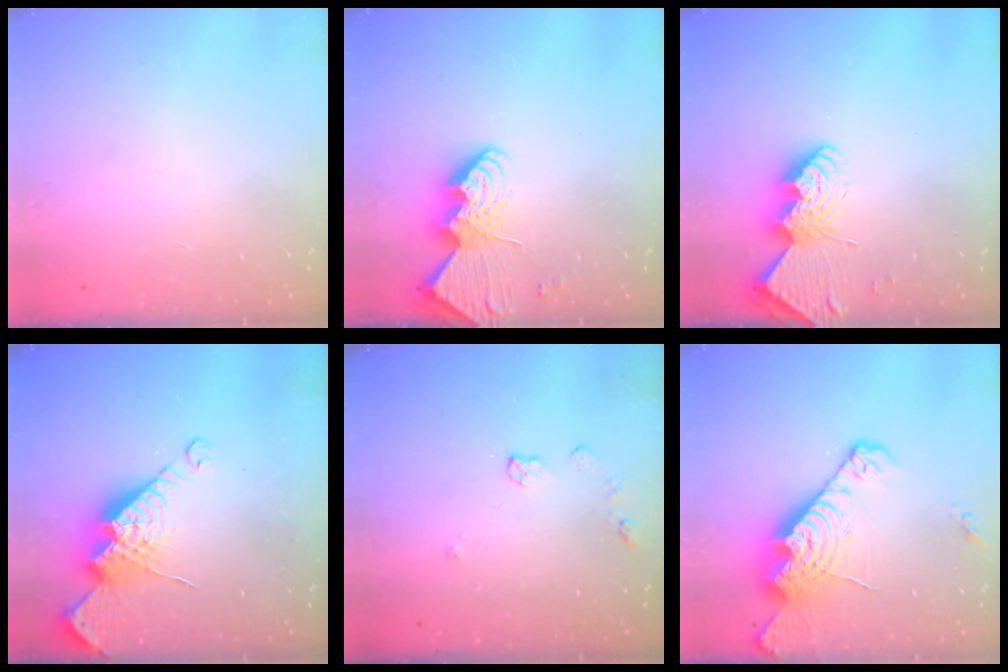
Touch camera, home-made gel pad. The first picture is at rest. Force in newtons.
{"total": 11.7, "press": 11.7, "slide": 0.8}
{"total": 11.6, "press": 11.6, "slide": 0.9}
{"total": 15.4, "press": 15.3, "slide": 1.3}
{"total": 4.4, "press": 4.4, "slide": 0.6}
{"total": 18.1, "press": 18.0, "slide": 1.5}